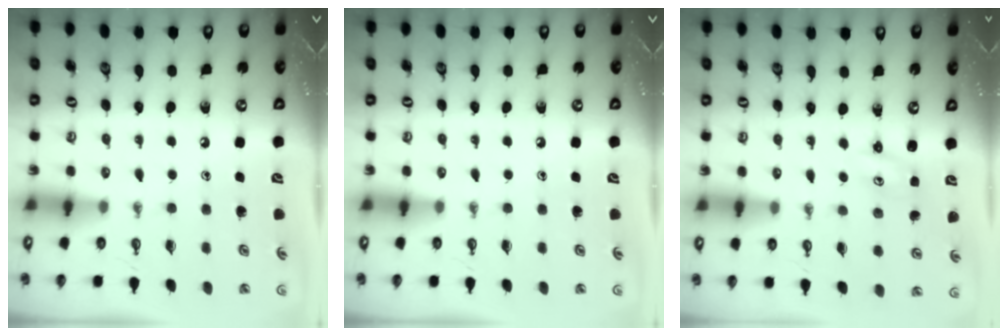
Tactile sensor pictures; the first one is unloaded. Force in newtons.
{"total": 0.0}
{"total": 1.9, "press": 1.9, "slide": 0.3}